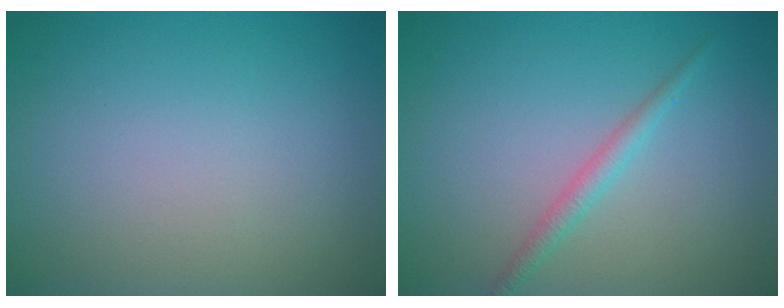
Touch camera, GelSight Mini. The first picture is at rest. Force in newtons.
{"total": 1.6, "press": 1.6, "slide": 0.0}